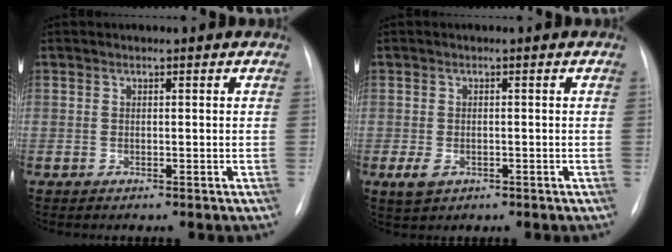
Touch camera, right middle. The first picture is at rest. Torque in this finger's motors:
{"motor_torque": [0.30, -0.26, 0.27, 0.06]}